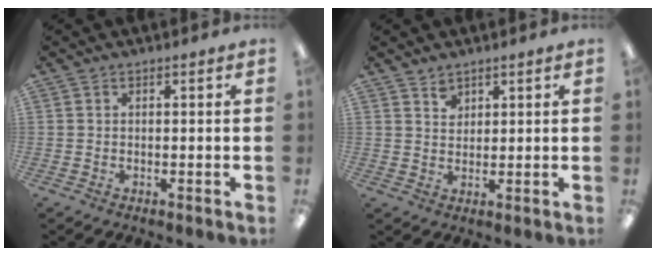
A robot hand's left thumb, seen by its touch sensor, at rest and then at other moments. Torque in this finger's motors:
{"motor_torque": [-0.03, 0.04, -0.35, 0.01, -0.04]}